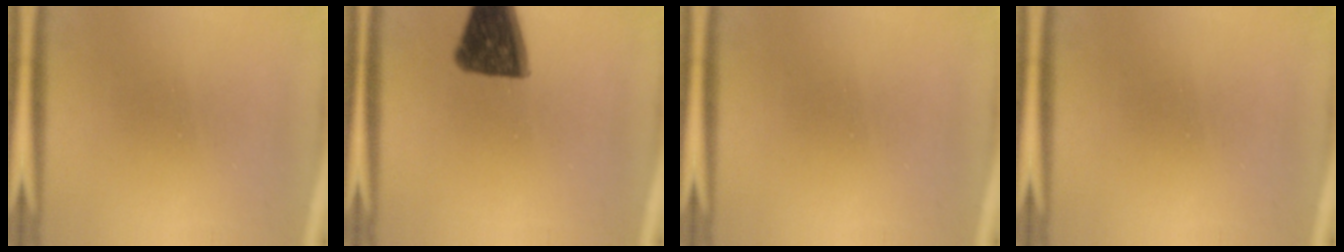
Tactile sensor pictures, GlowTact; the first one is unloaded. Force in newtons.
{"total": 12.0}
{"total": 0.0}
{"total": 0.0}